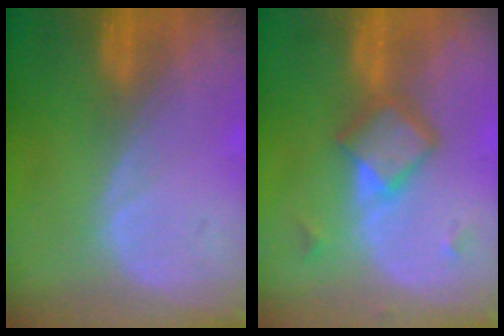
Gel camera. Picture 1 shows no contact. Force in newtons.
{"total": 5.8, "press": 5.1, "slide": 2.7}